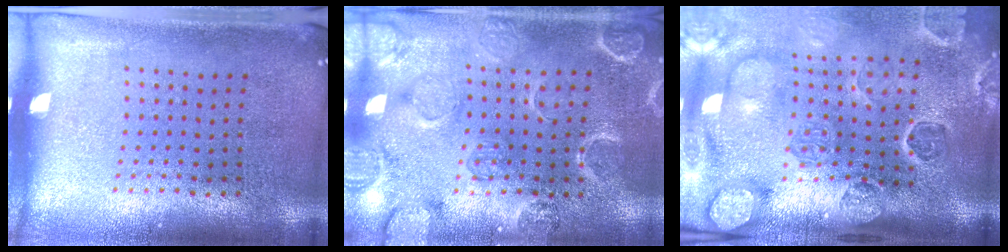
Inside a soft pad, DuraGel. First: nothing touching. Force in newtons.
{"total": 2.3, "press": 2.3, "slide": 0.4}
{"total": 4.5, "press": 3.4, "slide": 2.9}